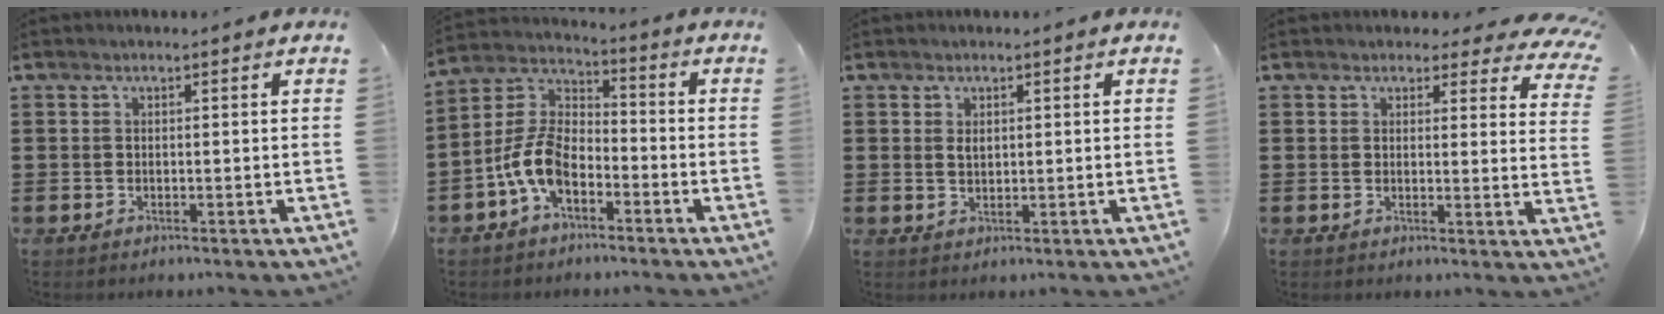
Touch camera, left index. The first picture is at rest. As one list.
[{"total": 8.8, "force": [-4.5, 4.5, 6.2], "torque": [-0.173, -0.011, -0.099]}, {"total": 1.1, "force": [0.4, 0.6, 0.8], "torque": [-0.018, 0.004, 0.006]}, {"total": 3.0, "force": [2.7, 0.9, 1.1], "torque": [-0.018, -0.009, 0.045]}]